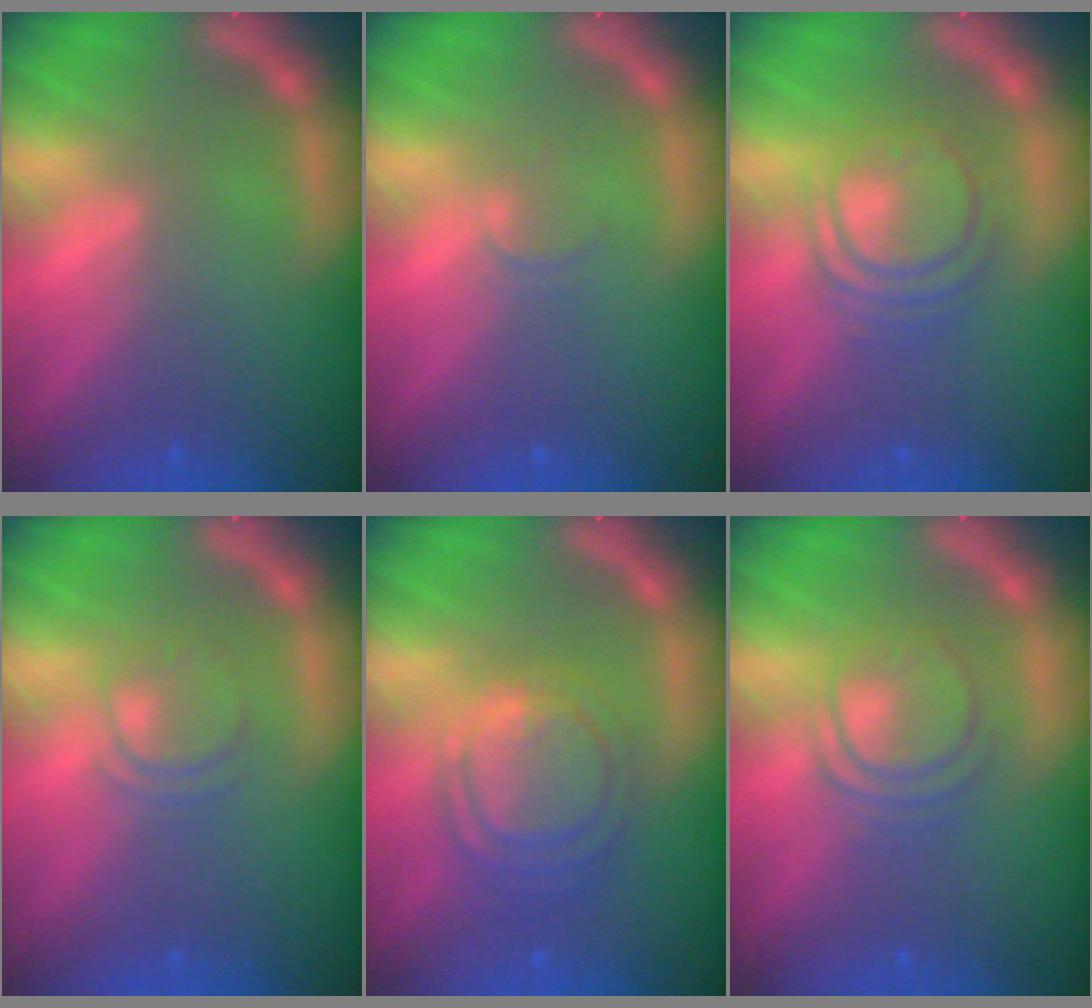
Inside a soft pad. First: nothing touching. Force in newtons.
{"total": 1.0}
{"total": 5.6}
{"total": 2.4}
{"total": 6.5}
{"total": 4.5}